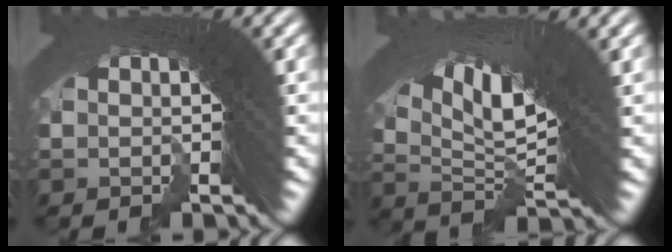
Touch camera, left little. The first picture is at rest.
{"total": 10.2, "force": [2.3, 5.0, 8.6], "torque": [-0.149, -0.001, 0.038]}